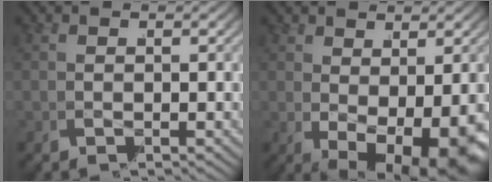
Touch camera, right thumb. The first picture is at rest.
{"total": 9.5, "force": [-3.0, 5.8, 6.9], "torque": [-0.109, -0.036, -0.035]}